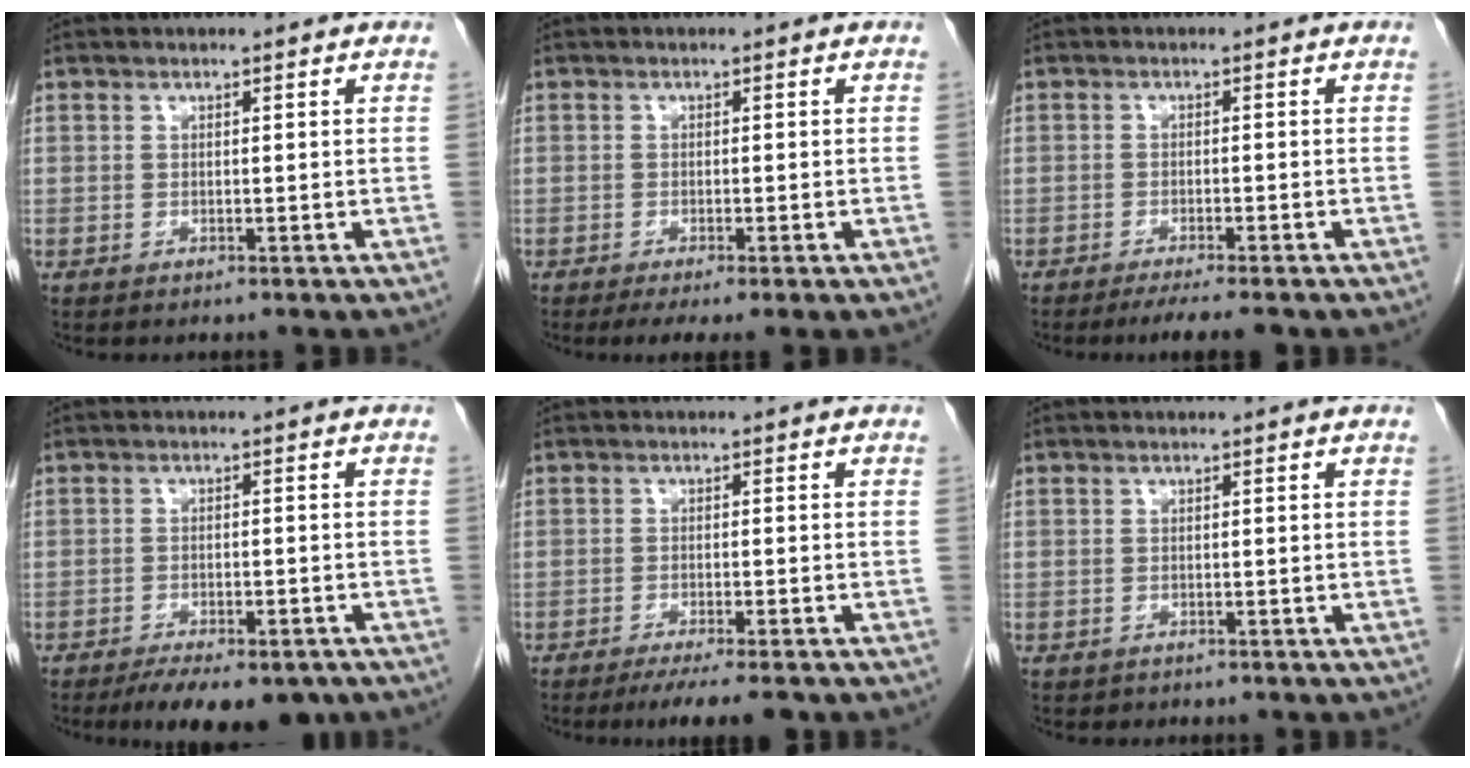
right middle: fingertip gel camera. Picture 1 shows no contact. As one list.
[{"total": 5.2, "force": [-3.6, 0.6, 3.8], "torque": [-0.047, -0.012, -0.051]}, {"total": 5.9, "force": [-4.9, 0.4, 3.3], "torque": [-0.037, -0.009, -0.072]}, {"total": 10.6, "force": [-8.0, 3.9, 5.9], "torque": [-0.076, -0.007, -0.111]}, {"total": 7.0, "force": [-5.6, 0.5, 4.1], "torque": [-0.047, -0.011, -0.083]}, {"total": 0.6, "force": [-0.4, 0.5, 0.0], "torque": [-0.010, 0.003, -0.006]}]